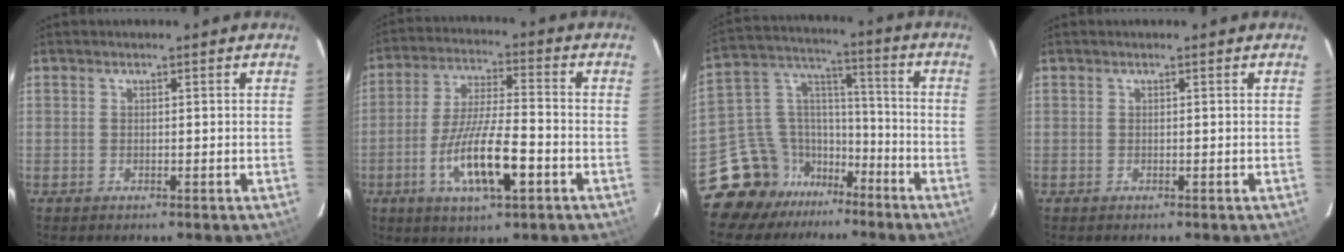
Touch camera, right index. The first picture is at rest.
{"total": 13.1, "force": [-5.1, 2.9, 11.7], "torque": [-0.232, -0.012, -0.090]}
{"total": 13.9, "force": [-10.4, 8.8, 2.5], "torque": [-0.077, 0.074, -0.176]}
{"total": 0.0}